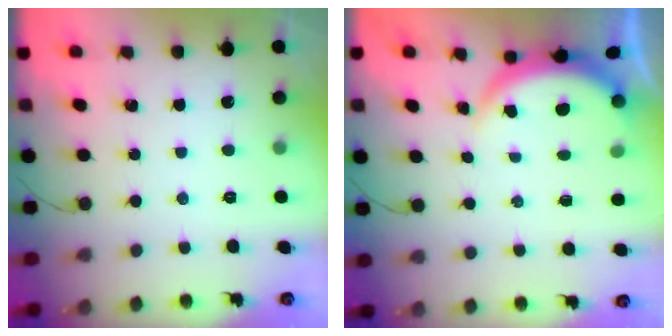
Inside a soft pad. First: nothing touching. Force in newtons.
{"total": 3.7, "press": 3.7, "slide": 0.5}